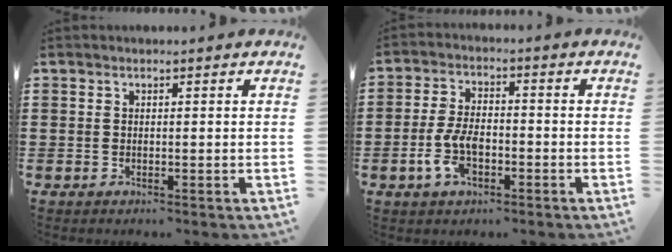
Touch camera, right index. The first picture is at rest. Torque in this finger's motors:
{"motor_torque": [0.27, 0.56, 0.16, 0.13]}